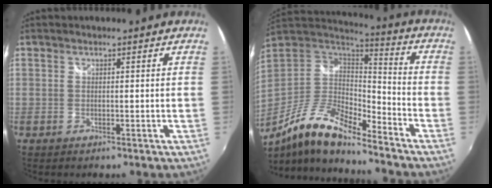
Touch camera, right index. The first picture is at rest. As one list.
[{"total": 17.3, "force": [-12.1, 4.8, 11.5], "torque": [-0.226, -0.023, -0.233]}]